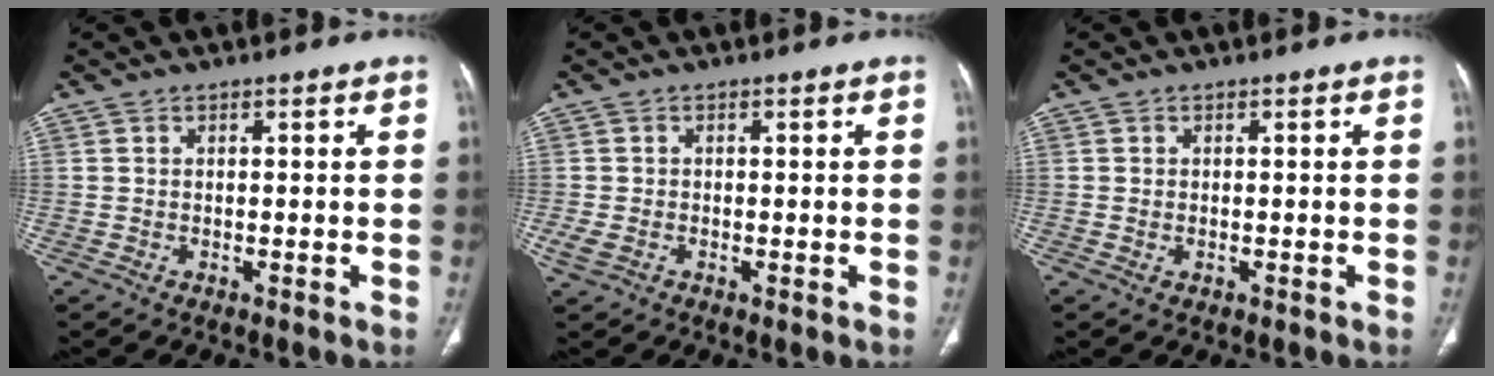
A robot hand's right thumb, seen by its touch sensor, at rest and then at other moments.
{"total": 2.3, "force": [-0.7, 1.6, 1.5], "torque": [-0.040, 0.000, -0.011]}
{"total": 0.7, "force": [-0.2, 0.5, 0.4], "torque": [-0.012, 0.002, 0.001]}